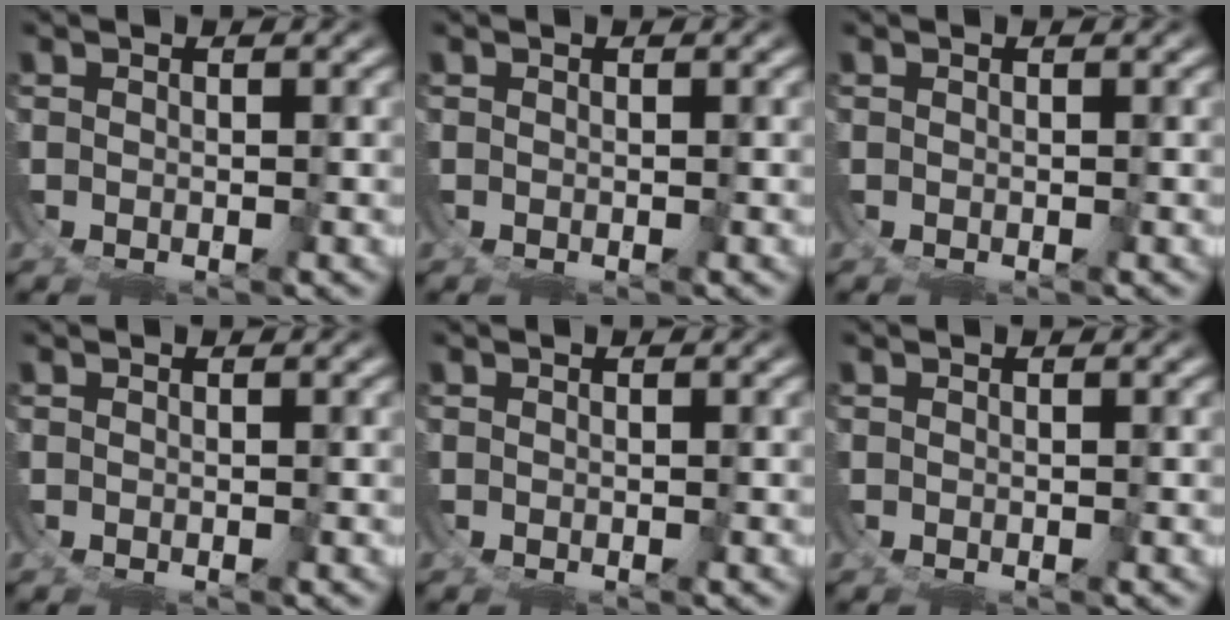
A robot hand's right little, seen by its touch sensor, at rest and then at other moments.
{"total": 0.0}
{"total": 0.0}
{"total": 0.0}
{"total": 0.0}
{"total": 0.0}